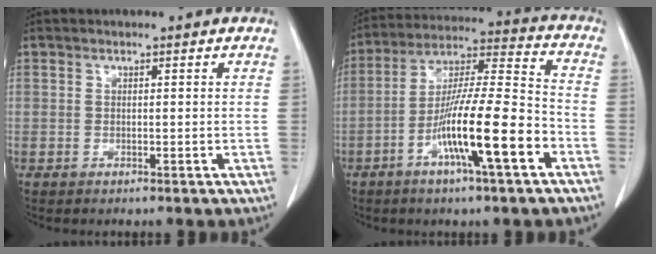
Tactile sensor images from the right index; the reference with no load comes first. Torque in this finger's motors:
{"motor_torque": [1.69, -0.45, 0.91, 0.21]}